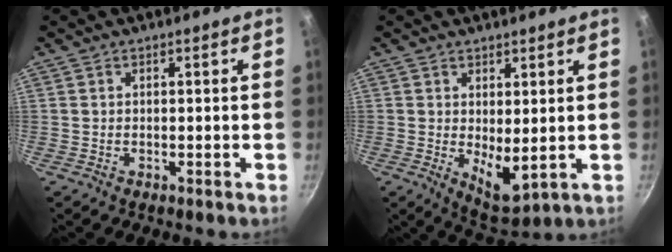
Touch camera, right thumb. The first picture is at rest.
{"total": 7.0, "force": [0.8, 3.2, 6.1], "torque": [-0.078, -0.024, 0.026]}